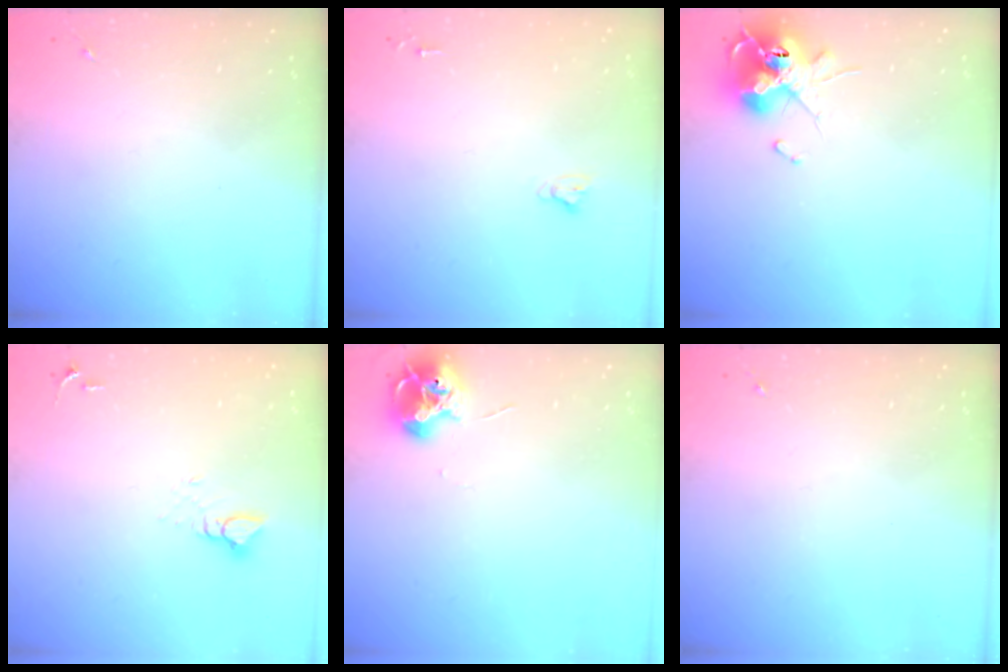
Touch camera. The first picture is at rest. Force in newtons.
{"total": 2.7, "press": 2.7, "slide": 0.2}
{"total": 13.8, "press": 13.8, "slide": 1.5}
{"total": 3.9, "press": 3.9, "slide": 0.2}
{"total": 9.3, "press": 9.3, "slide": 1.0}
{"total": 0.0}